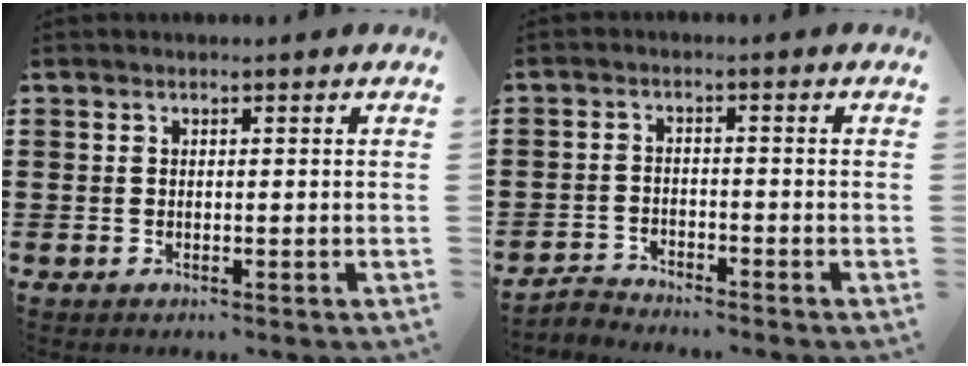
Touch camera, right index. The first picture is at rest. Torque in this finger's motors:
{"motor_torque": [-0.61, -0.64, -0.06, -0.03]}